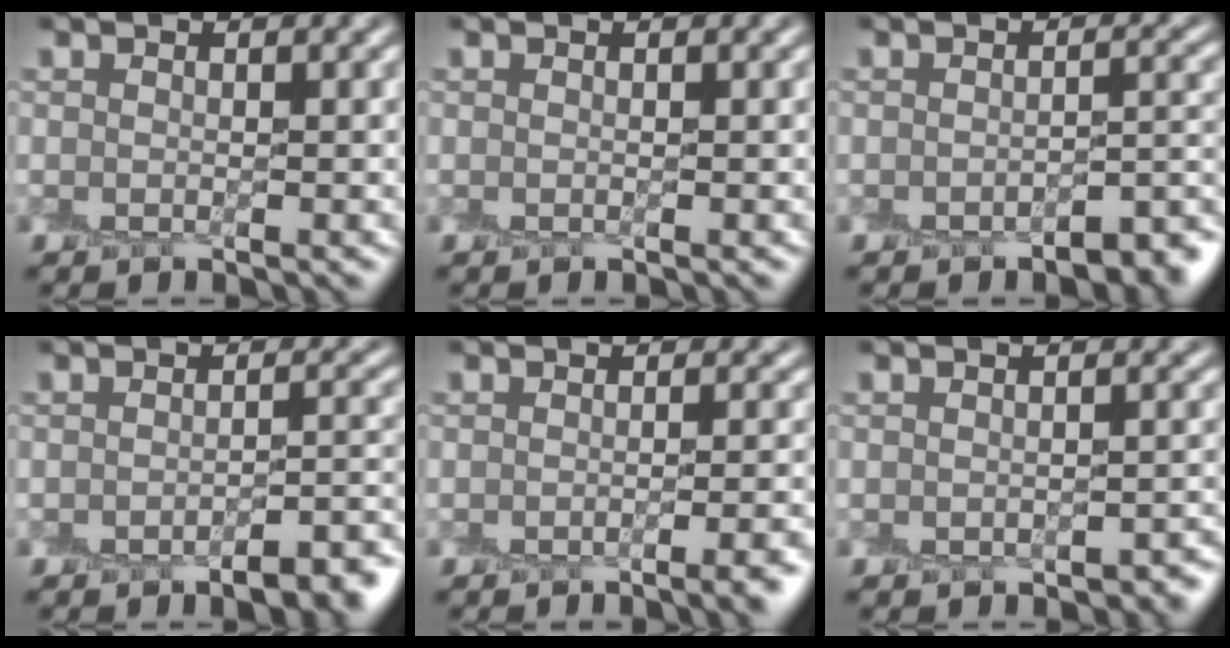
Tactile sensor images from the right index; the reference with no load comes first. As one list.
[{"total": 0.0}, {"total": 3.5, "force": [-3.0, 0.9, 1.7], "torque": [-0.021, -0.001, -0.039]}, {"total": 4.1, "force": [-3.1, 0.9, 2.5], "torque": [-0.031, 0.000, -0.044]}, {"total": 4.2, "force": [-2.6, 1.1, 3.1], "torque": [-0.025, -0.008, -0.030]}, {"total": 2.5, "force": [-1.9, 1.1, 1.1], "torque": [-0.011, -0.002, -0.023]}]